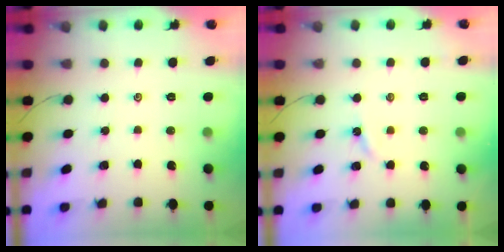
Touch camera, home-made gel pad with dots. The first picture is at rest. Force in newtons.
{"total": 2.9, "press": 2.9, "slide": 0.3}